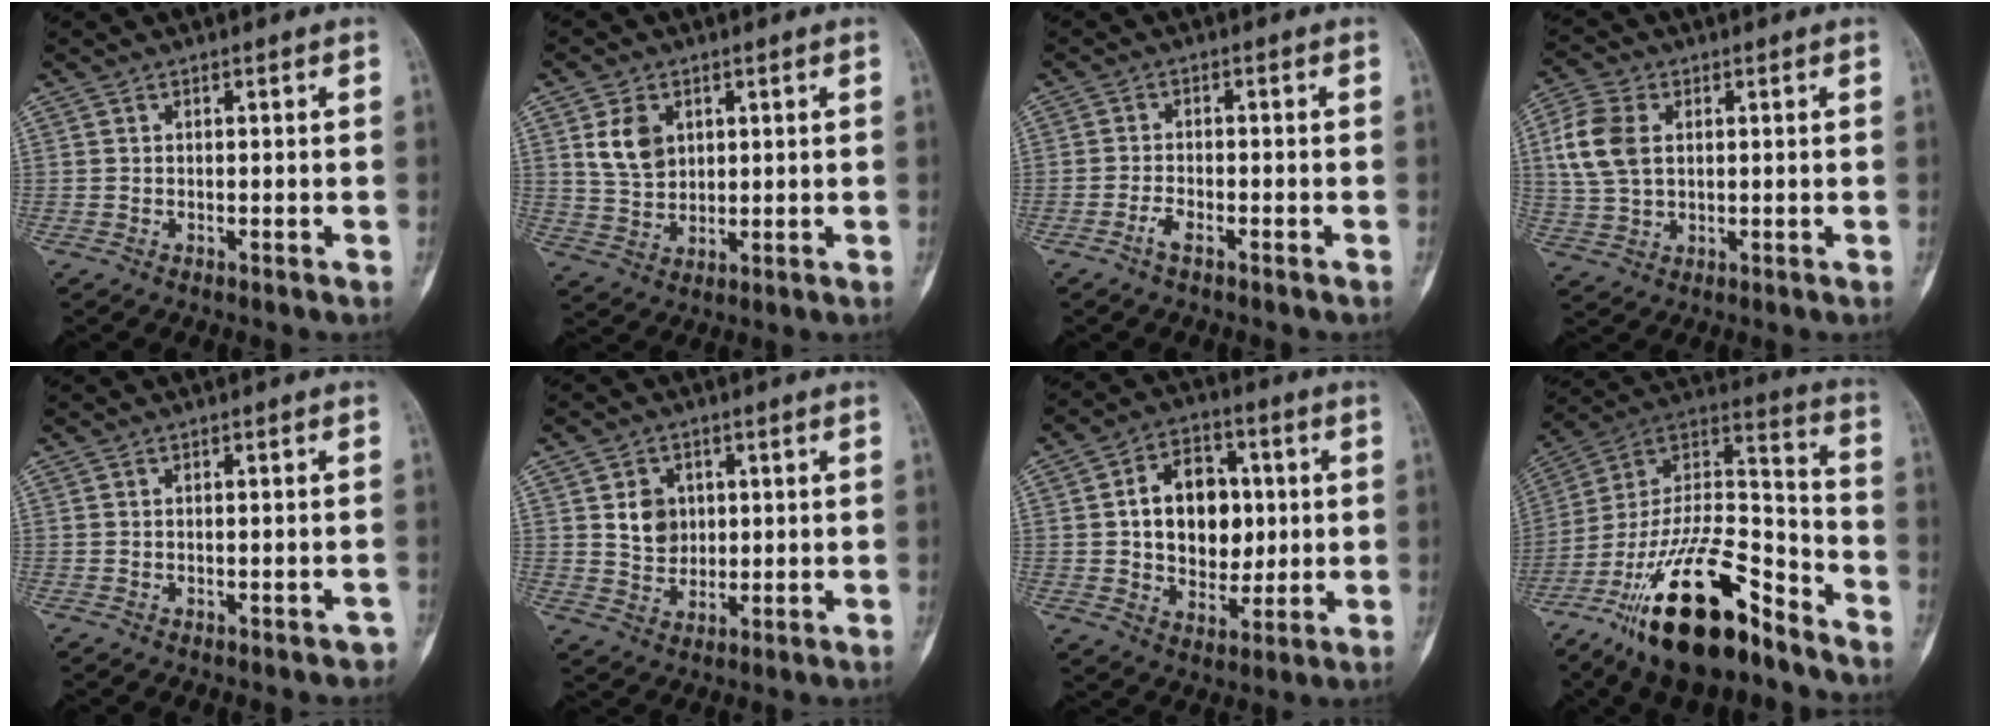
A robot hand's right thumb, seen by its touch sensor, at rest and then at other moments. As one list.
[{"total": 6.8, "force": [2.4, 4.9, 4.1], "torque": [-0.057, -0.013, 0.053]}, {"total": 2.5, "force": [-1.6, 0.7, 1.7], "torque": [-0.043, 0.011, -0.034]}, {"total": 9.5, "force": [1.9, 6.5, 6.8], "torque": [-0.144, 0.005, 0.039]}, {"total": 2.3, "force": [-1.8, 1.0, 1.0], "torque": [-0.013, 0.012, -0.016]}, {"total": 6.2, "force": [1.5, 5.2, 3.1], "torque": [-0.027, -0.009, 0.031]}, {"total": 14.7, "force": [1.5, 10.6, 10.0], "torque": [-0.104, 0.007, 0.028]}, {"total": 25.9, "force": [-17.0, 9.4, 17.1], "torque": [-0.309, 0.084, -0.295]}]